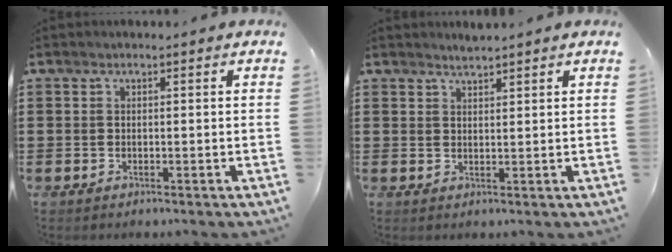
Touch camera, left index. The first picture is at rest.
{"total": 1.5, "force": [1.5, -0.1, 0.2], "torque": [-0.005, 0.001, 0.030]}